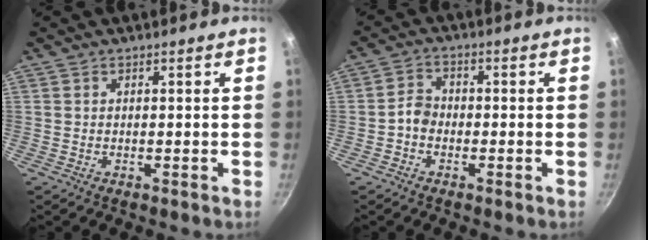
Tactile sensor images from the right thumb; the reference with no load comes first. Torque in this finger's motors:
{"motor_torque": [0.99, 0.36, 0.37, -0.91, -0.01]}